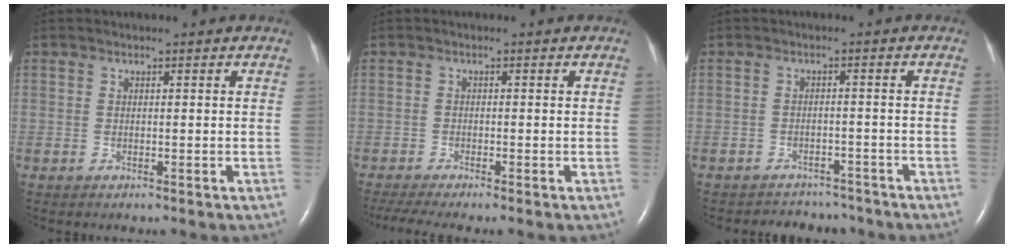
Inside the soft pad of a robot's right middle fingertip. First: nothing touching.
{"total": 4.7, "force": [-3.9, -0.1, 2.7], "torque": [-0.047, -0.010, -0.066]}
{"total": 5.9, "force": [-5.4, 2.2, -0.3], "torque": [0.005, 0.014, -0.066]}